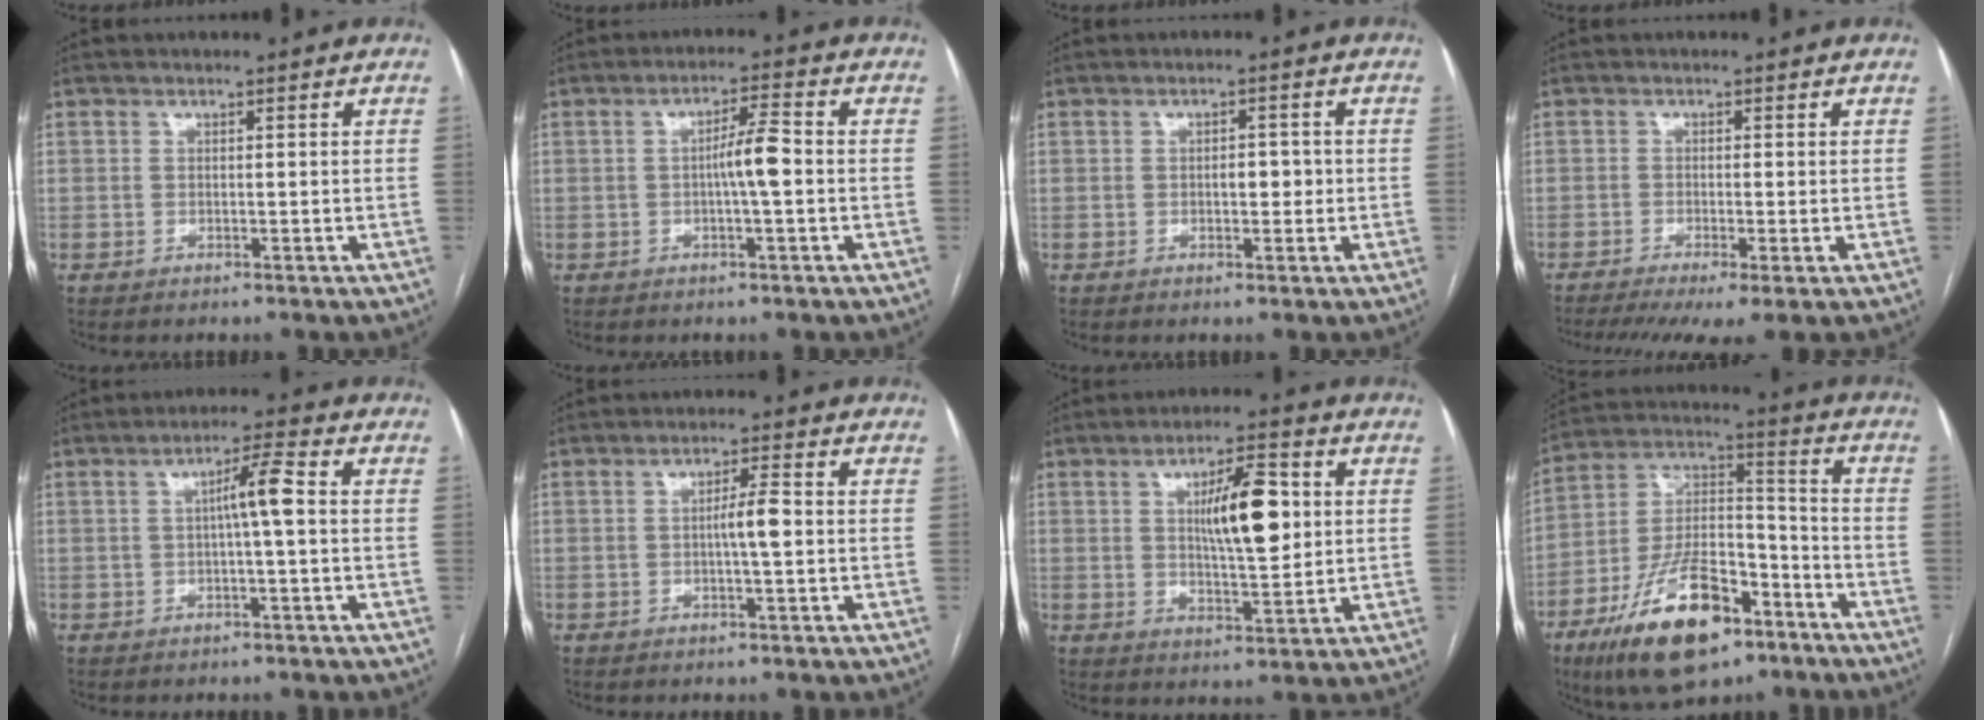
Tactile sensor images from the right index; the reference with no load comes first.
{"total": 4.7, "force": [-0.5, 0.2, 4.7], "torque": [-0.080, 0.008, -0.007]}
{"total": 2.4, "force": [-0.2, 1.2, 2.1], "torque": [-0.028, 0.005, -0.002]}
{"total": 7.3, "force": [-4.7, 1.0, 5.5], "torque": [-0.089, -0.012, -0.078]}
{"total": 4.7, "force": [0.4, 0.2, 4.6], "torque": [-0.078, 0.014, 0.005]}
{"total": 2.8, "force": [-0.2, 0.2, 2.8], "torque": [-0.048, 0.002, -0.003]}
{"total": 10.0, "force": [2.0, 2.5, 9.5], "torque": [-0.156, 0.006, 0.036]}
{"total": 19.6, "force": [-11.7, 7.8, 13.7], "torque": [-0.275, 0.006, -0.202]}